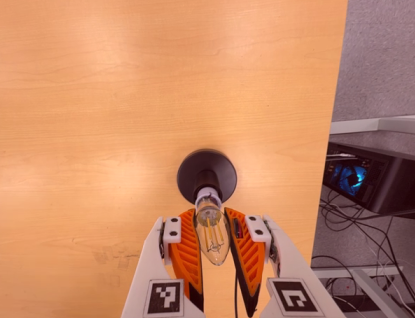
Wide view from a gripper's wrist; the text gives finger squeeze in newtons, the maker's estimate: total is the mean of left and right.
{"total": 23.1, "left": 26.1, "right": 20.0}